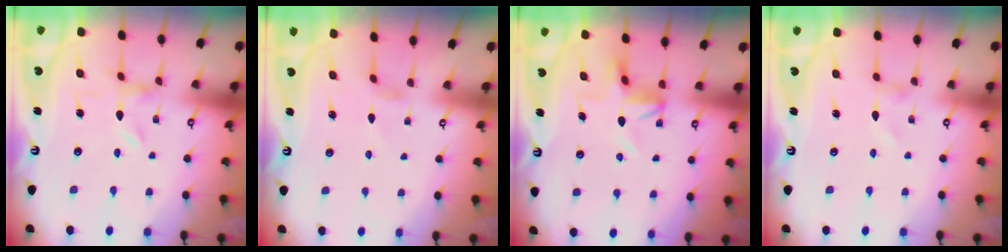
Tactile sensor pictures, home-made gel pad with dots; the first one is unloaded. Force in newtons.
{"total": 0.9, "press": 0.8, "slide": 0.3}
{"total": 3.9, "press": 3.9, "slide": 0.4}
{"total": 1.0, "press": 1.0, "slide": 0.1}